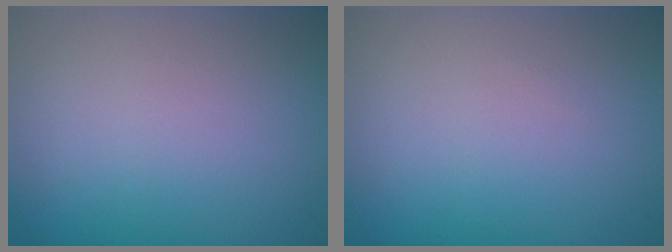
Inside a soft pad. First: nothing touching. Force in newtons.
{"total": 0.0}